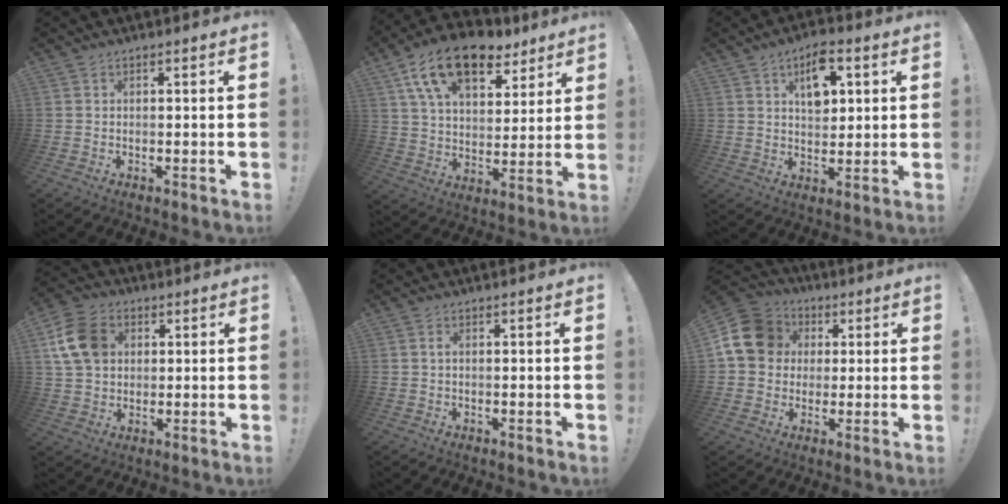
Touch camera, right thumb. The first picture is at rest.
{"total": 17.9, "force": [11.1, 9.5, 10.3], "torque": [-0.175, -0.062, 0.199]}
{"total": 9.8, "force": [3.9, 5.8, 6.8], "torque": [-0.095, -0.005, 0.066]}
{"total": 12.7, "force": [3.5, 9.9, 7.2], "torque": [-0.125, 0.001, 0.073]}
{"total": 0.7, "force": [-0.1, 0.4, 0.6], "torque": [-0.017, 0.006, -0.001]}
{"total": 15.8, "force": [3.3, 13.3, 7.7], "torque": [-0.133, 0.003, 0.069]}